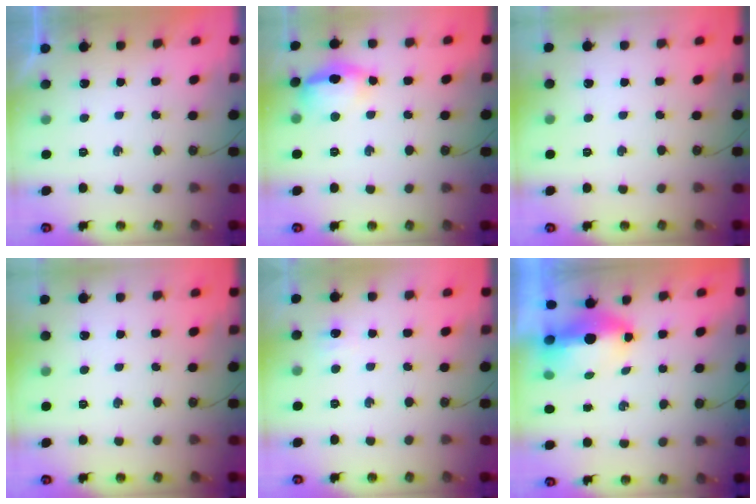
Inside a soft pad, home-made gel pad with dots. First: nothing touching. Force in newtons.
{"total": 15.2, "press": 14.2, "slide": 5.5}
{"total": 0.0}
{"total": 0.0}
{"total": 4.6, "press": 4.5, "slide": 1.0}
{"total": 11.4, "press": 8.2, "slide": 7.9}